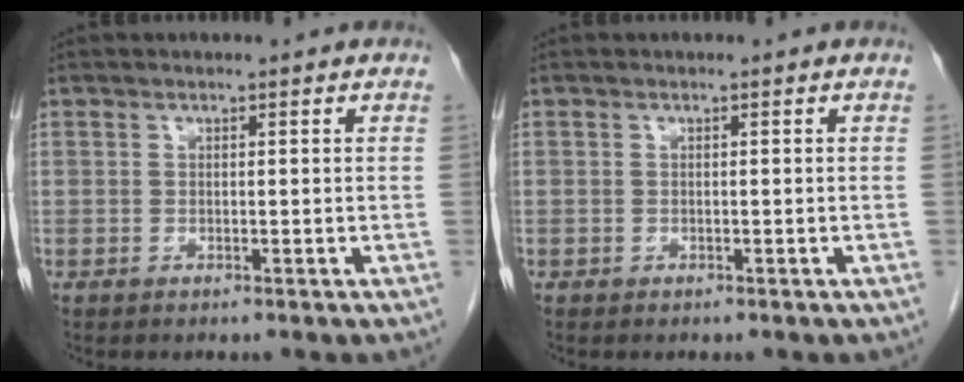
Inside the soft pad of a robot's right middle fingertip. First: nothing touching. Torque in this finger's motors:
{"motor_torque": [1.05, -1.09, 0.55, 0.01]}